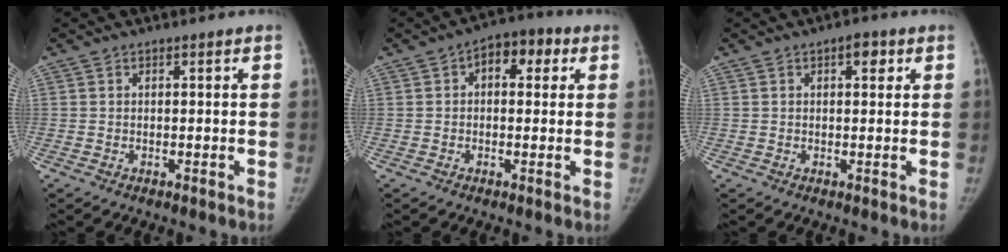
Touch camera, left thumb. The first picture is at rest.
{"total": 6.8, "force": [1.9, 4.2, 4.9], "torque": [-0.034, 0.016, 0.018]}
{"total": 2.5, "force": [1.1, 1.3, 1.9], "torque": [-0.012, 0.000, 0.011]}